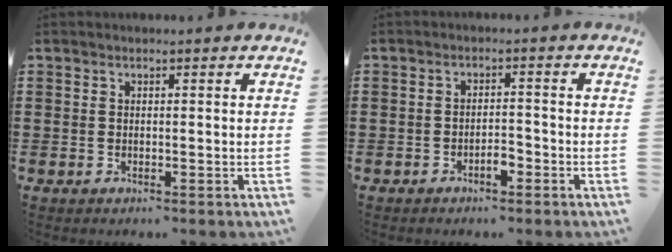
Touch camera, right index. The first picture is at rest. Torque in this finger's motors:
{"motor_torque": [0.83, 0.68, 0.08, 0.03]}